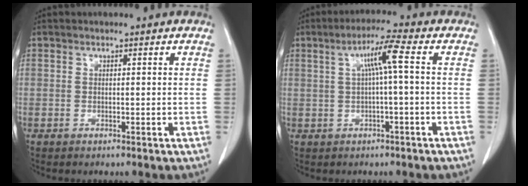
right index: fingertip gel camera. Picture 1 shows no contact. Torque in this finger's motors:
{"motor_torque": [0.84, -0.04, 0.25, 0.11]}